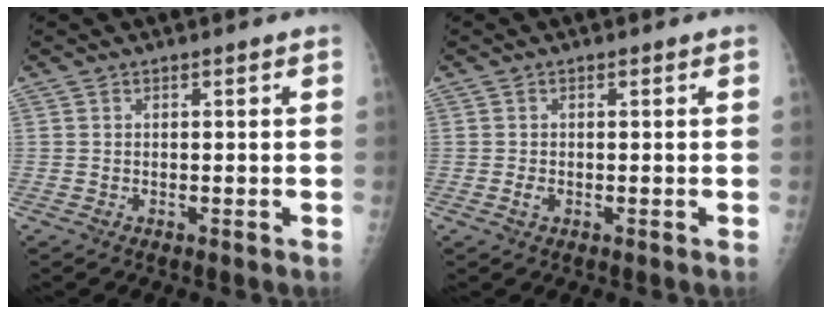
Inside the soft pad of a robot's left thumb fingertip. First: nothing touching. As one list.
[{"total": 1.2, "force": [-0.3, 0.8, 0.8], "torque": [-0.014, -0.001, -0.005]}]